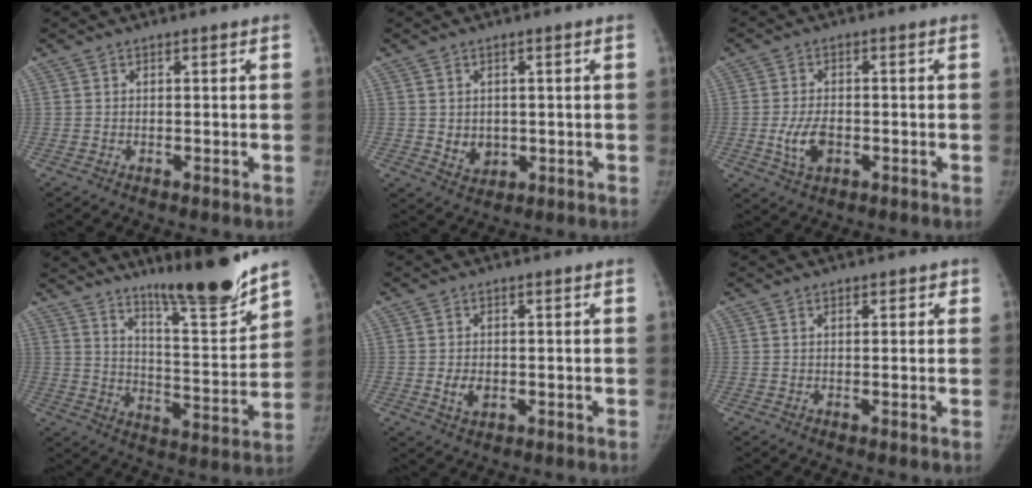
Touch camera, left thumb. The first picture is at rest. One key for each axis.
{"total": 3.9, "fx": 0.0, "fy": 3.2, "fz": 2.2, "tx": -0.022, "ty": -0.006, "tz": 0.014}
{"total": 5.8, "fx": -1.4, "fy": 3.5, "fz": 4.4, "tx": -0.084, "ty": 0.003, "tz": -0.020}
{"total": 16.1, "fx": 12.7, "fy": 1.6, "fz": 9.7, "tx": -0.120, "ty": -0.096, "tz": 0.212}
{"total": 3.3, "fx": -0.4, "fy": 2.3, "fz": 2.4, "tx": -0.039, "ty": -0.003, "tz": -0.001}
{"total": 1.9, "fx": 0.9, "fy": 1.0, "fz": 1.3, "tx": -0.006, "ty": -0.001, "tz": 0.010}